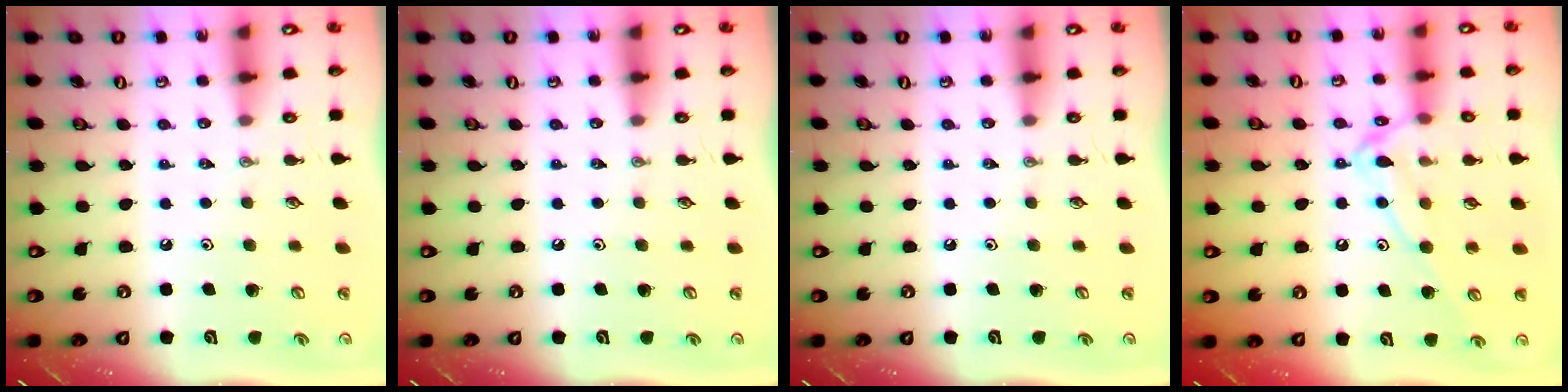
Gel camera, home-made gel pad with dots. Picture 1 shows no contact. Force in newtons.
{"total": 0.0}
{"total": 0.0}
{"total": 12.8, "press": 12.7, "slide": 0.8}